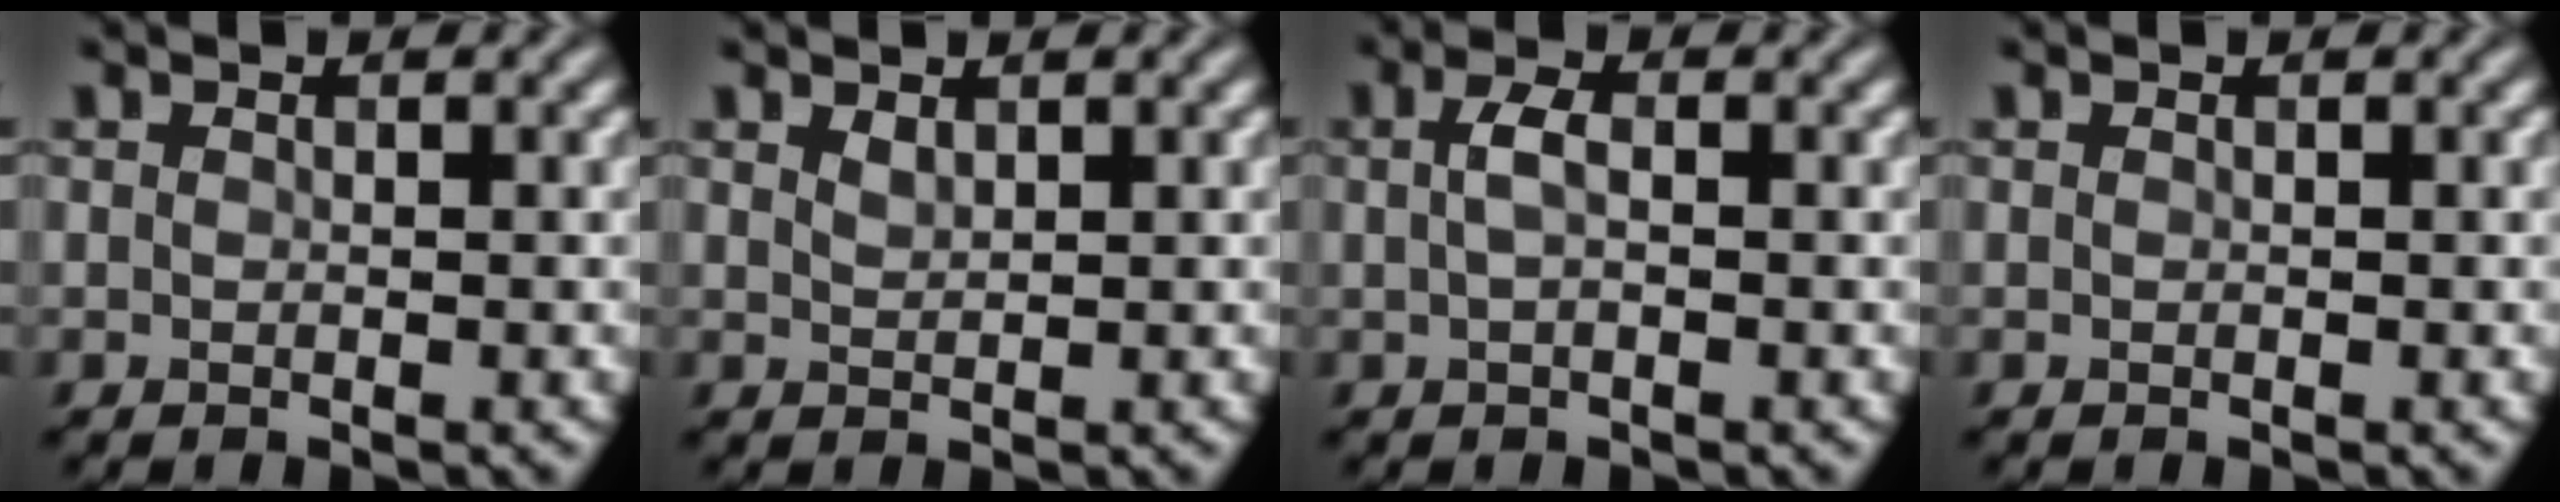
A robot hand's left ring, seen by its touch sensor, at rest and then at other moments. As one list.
[{"total": 0.9, "force": [0.8, 0.3, 0.4], "torque": [-0.010, -0.001, 0.017]}, {"total": 1.7, "force": [0.1, 0.7, 1.6], "torque": [-0.036, 0.004, 0.000]}, {"total": 0.0}]